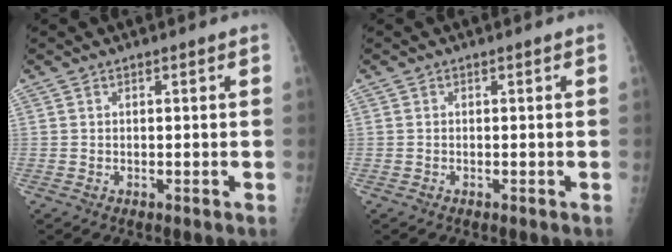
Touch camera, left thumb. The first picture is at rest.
{"total": 0.0}